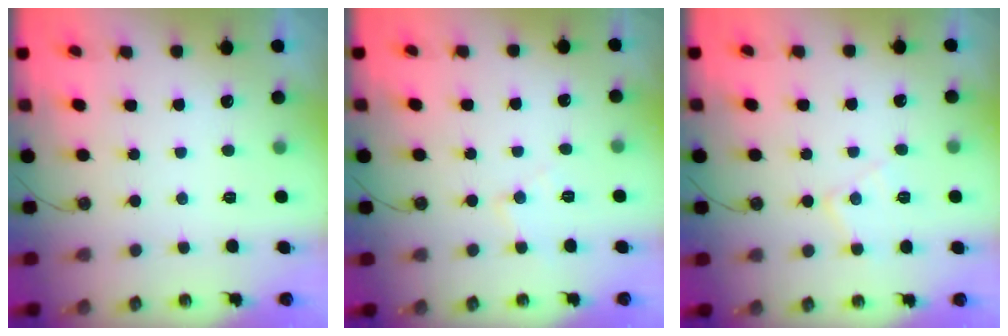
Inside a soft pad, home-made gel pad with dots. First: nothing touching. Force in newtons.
{"total": 6.6, "press": 6.6, "slide": 0.3}
{"total": 7.7, "press": 7.7, "slide": 0.6}